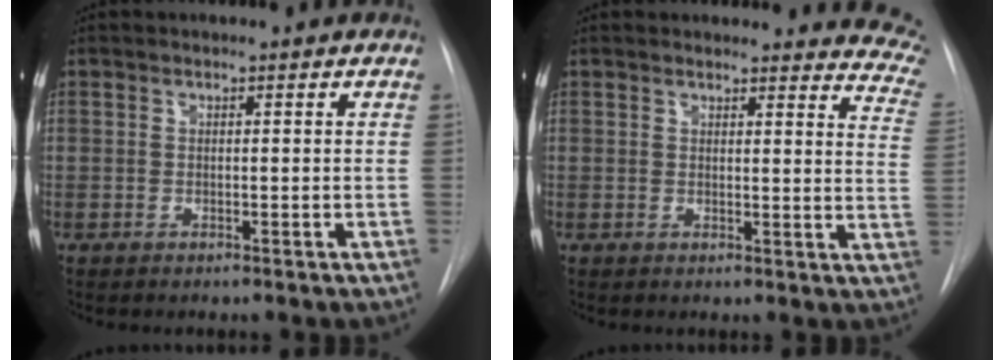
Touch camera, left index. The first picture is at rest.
{"total": 14.6, "force": [14.0, 3.1, 2.7], "torque": [0.010, -0.086, 0.111]}